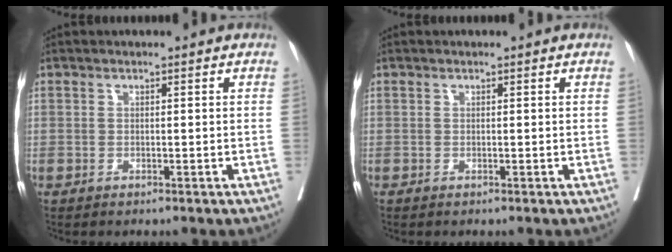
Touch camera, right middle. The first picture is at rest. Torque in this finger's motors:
{"motor_torque": [-0.01, 0.00, 0.00, -0.02]}